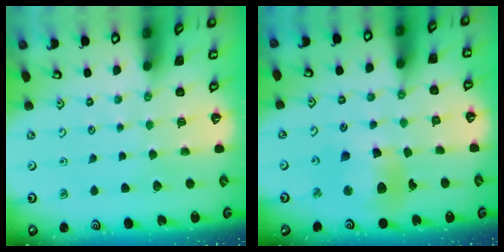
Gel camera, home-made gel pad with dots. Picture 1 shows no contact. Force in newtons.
{"total": 11.8, "press": 11.8, "slide": 1.3}